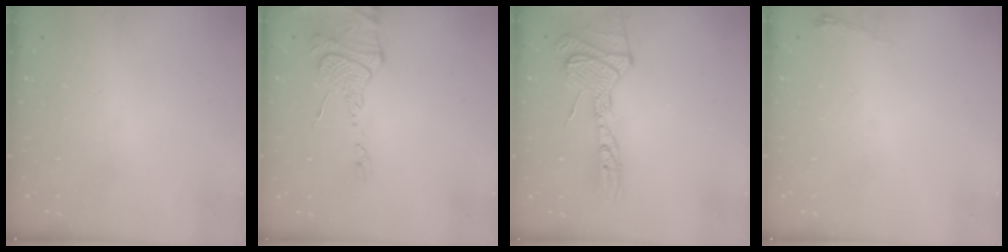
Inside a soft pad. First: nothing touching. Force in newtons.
{"total": 13.6, "press": 13.5, "slide": 1.1}
{"total": 18.9, "press": 18.8, "slide": 1.9}
{"total": 3.1, "press": 3.0, "slide": 0.9}